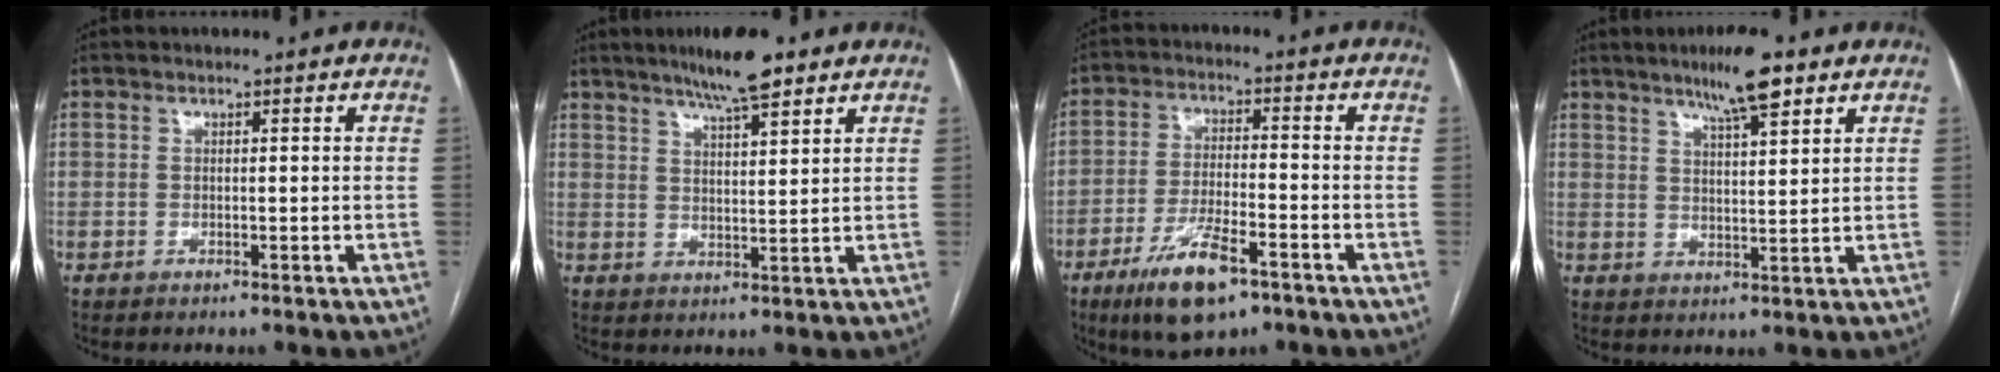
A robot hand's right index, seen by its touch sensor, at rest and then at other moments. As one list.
[{"total": 8.1, "force": [6.1, 1.0, 5.2], "torque": [-0.084, 0.009, 0.099]}, {"total": 10.6, "force": [-6.4, 2.8, 8.0], "torque": [-0.155, -0.016, -0.108]}, {"total": 7.4, "force": [5.1, 0.8, 5.3], "torque": [-0.092, 0.004, 0.084]}]